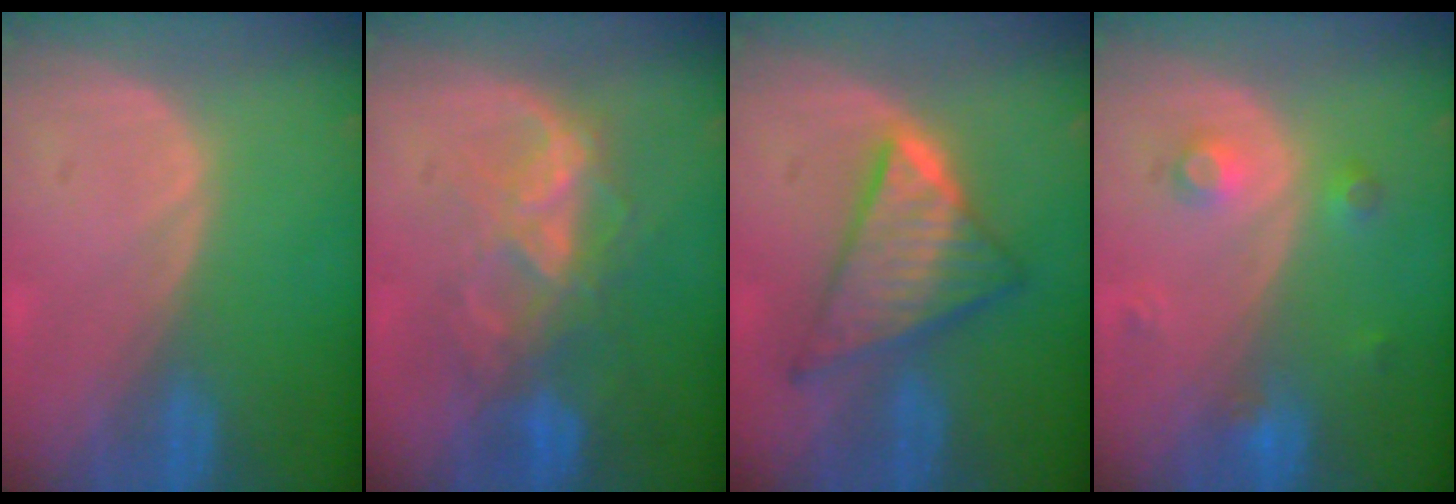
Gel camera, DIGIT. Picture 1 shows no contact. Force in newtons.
{"total": 7.9, "press": 7.2, "slide": 3.3}
{"total": 8.9, "press": 8.9, "slide": 0.5}
{"total": 3.6, "press": 3.2, "slide": 1.6}